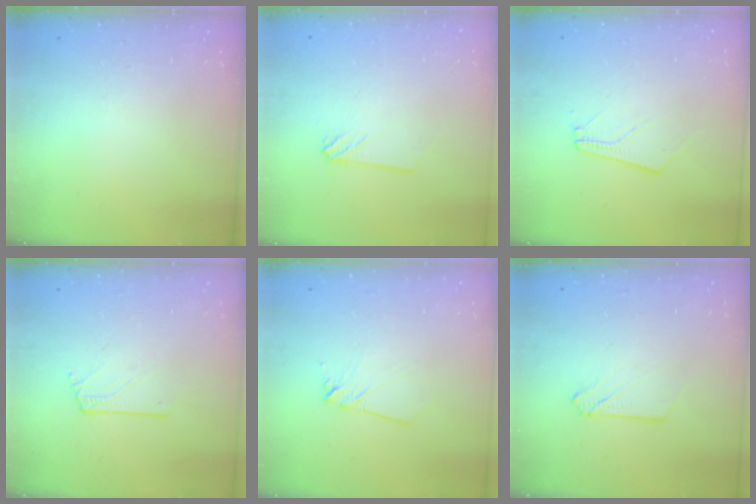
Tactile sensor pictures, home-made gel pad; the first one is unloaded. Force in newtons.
{"total": 2.4, "press": 2.4, "slide": 0.3}
{"total": 4.9, "press": 4.9, "slide": 0.7}
{"total": 1.6, "press": 1.6, "slide": 0.2}
{"total": 3.5, "press": 3.5, "slide": 0.4}
{"total": 3.0, "press": 3.0, "slide": 0.4}